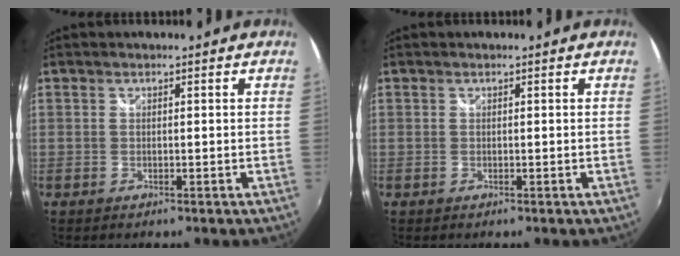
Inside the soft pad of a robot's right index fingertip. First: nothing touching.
{"total": 0.0}